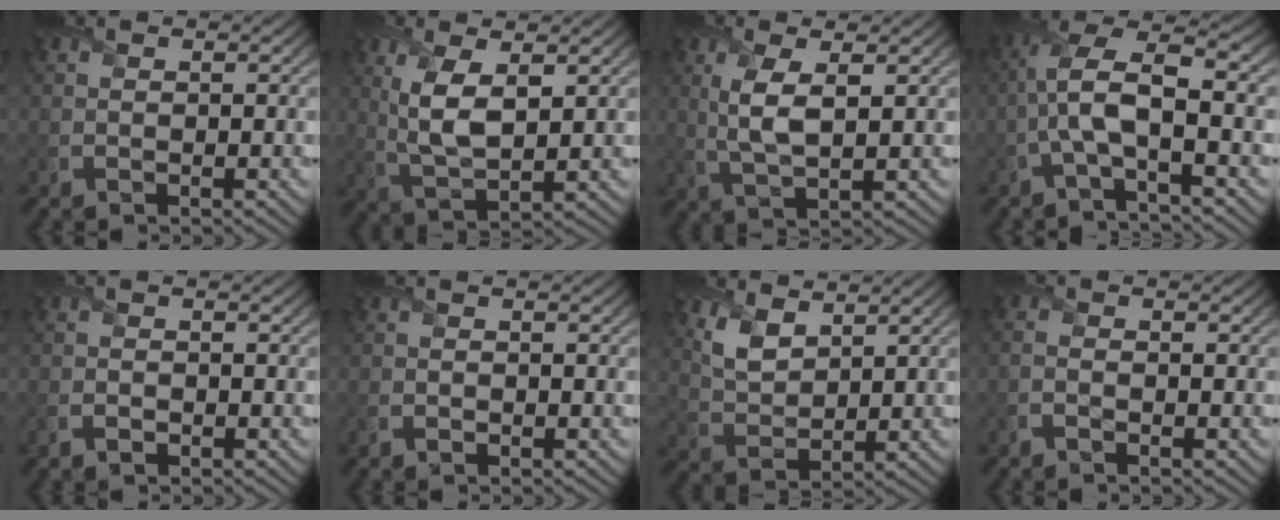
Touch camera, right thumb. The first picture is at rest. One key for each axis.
{"total": 6.8, "fx": 2.0, "fy": 2.9, "fz": 5.8, "tx": -0.135, "ty": -0.003, "tz": 0.044}
{"total": 5.2, "fx": 1.1, "fy": 1.8, "fz": 4.7, "tx": -0.111, "ty": -0.001, "tz": 0.026}
{"total": 8.0, "fx": -1.6, "fy": 2.6, "fz": 7.4, "tx": -0.168, "ty": 0.018, "tz": -0.044}
{"total": 1.5, "fx": -0.8, "fy": 0.9, "fz": 0.9, "tx": -0.021, "ty": -0.003, "tz": -0.017}
{"total": 0.9, "fx": -0.4, "fy": 0.5, "fz": 0.5, "tx": -0.011, "ty": -0.003, "tz": -0.006}
{"total": 5.2, "fx": 3.3, "fy": 2.8, "fz": 3.0, "tx": -0.080, "ty": -0.005, "tz": 0.072}
{"total": 1.3, "fx": -0.8, "fy": 0.4, "fz": 0.9, "tx": -0.026, "ty": 0.000, "tz": -0.022}